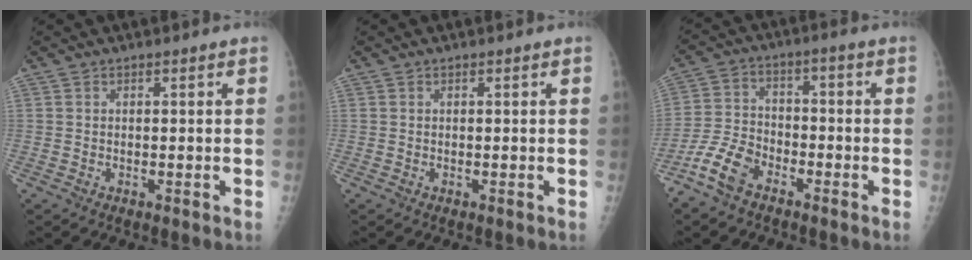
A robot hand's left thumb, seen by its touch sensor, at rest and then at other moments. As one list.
[{"total": 0.0}, {"total": 8.4, "force": [-5.6, 4.7, 4.3], "torque": [-0.089, 0.025, -0.116]}]